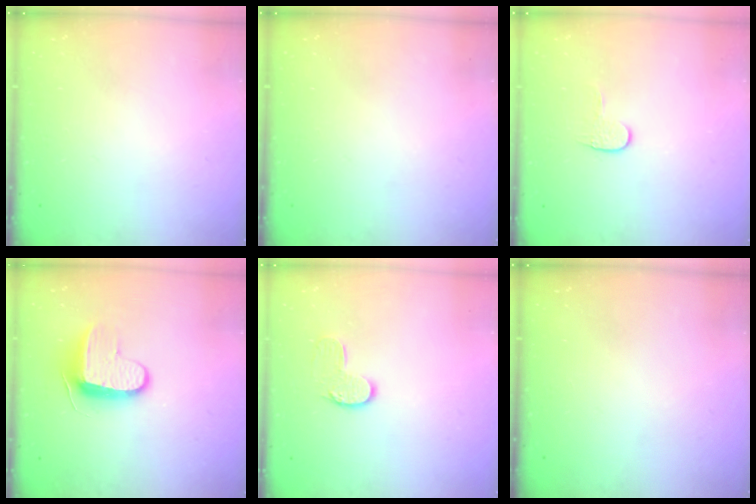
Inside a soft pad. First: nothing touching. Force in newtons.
{"total": 0.0}
{"total": 3.8, "press": 3.8, "slide": 0.4}
{"total": 9.1, "press": 9.1, "slide": 1.0}
{"total": 6.8, "press": 6.8, "slide": 0.3}
{"total": 0.0}